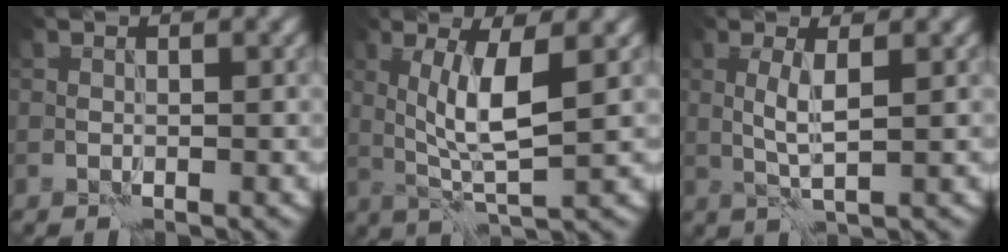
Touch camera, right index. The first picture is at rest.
{"total": 5.1, "force": [0.7, 0.9, 4.9], "torque": [-0.100, -0.002, 0.017]}
{"total": 2.2, "force": [0.6, 0.0, 2.1], "torque": [-0.045, 0.003, 0.011]}